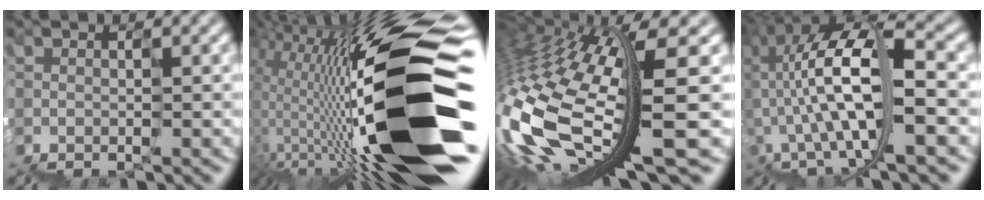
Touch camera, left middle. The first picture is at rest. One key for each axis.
{"total": 15.9, "fx": -0.9, "fy": 4.3, "fz": 15.3, "tx": -0.247, "ty": 0.028, "tz": -0.017}
{"total": 12.9, "fx": -0.4, "fy": 2.9, "fz": 12.5, "tx": -0.269, "ty": -0.028, "tz": 0.024}
{"total": 10.8, "fx": 1.5, "fy": 4.4, "fz": 9.8, "tx": -0.194, "ty": 0.022, "tz": 0.037}